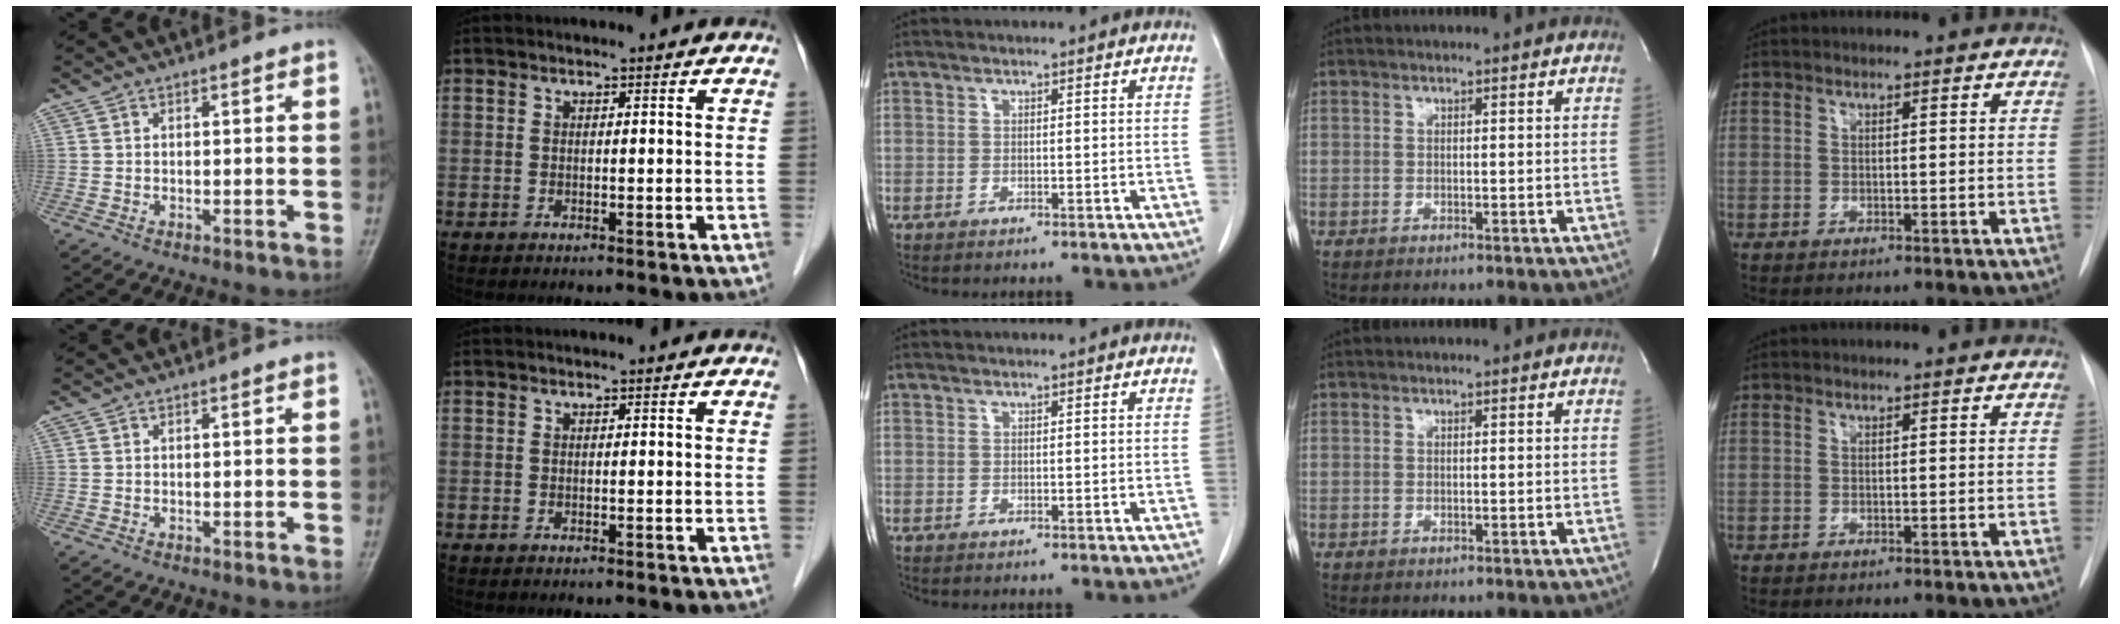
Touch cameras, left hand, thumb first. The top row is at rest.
{}